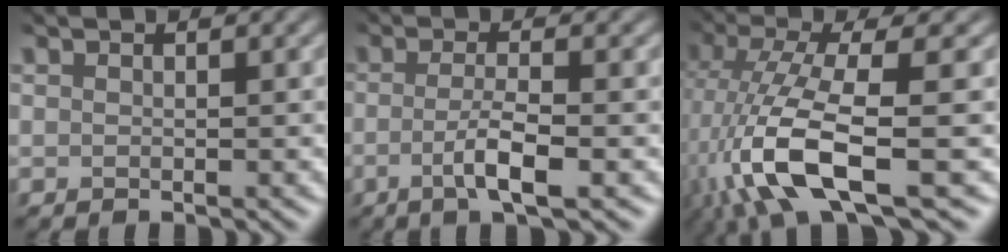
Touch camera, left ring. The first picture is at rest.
{"total": 3.8, "force": [-1.8, 0.8, 3.2], "torque": [-0.061, -0.013, -0.025]}
{"total": 9.3, "force": [-4.2, 2.5, 7.9], "torque": [-0.176, -0.008, -0.066]}